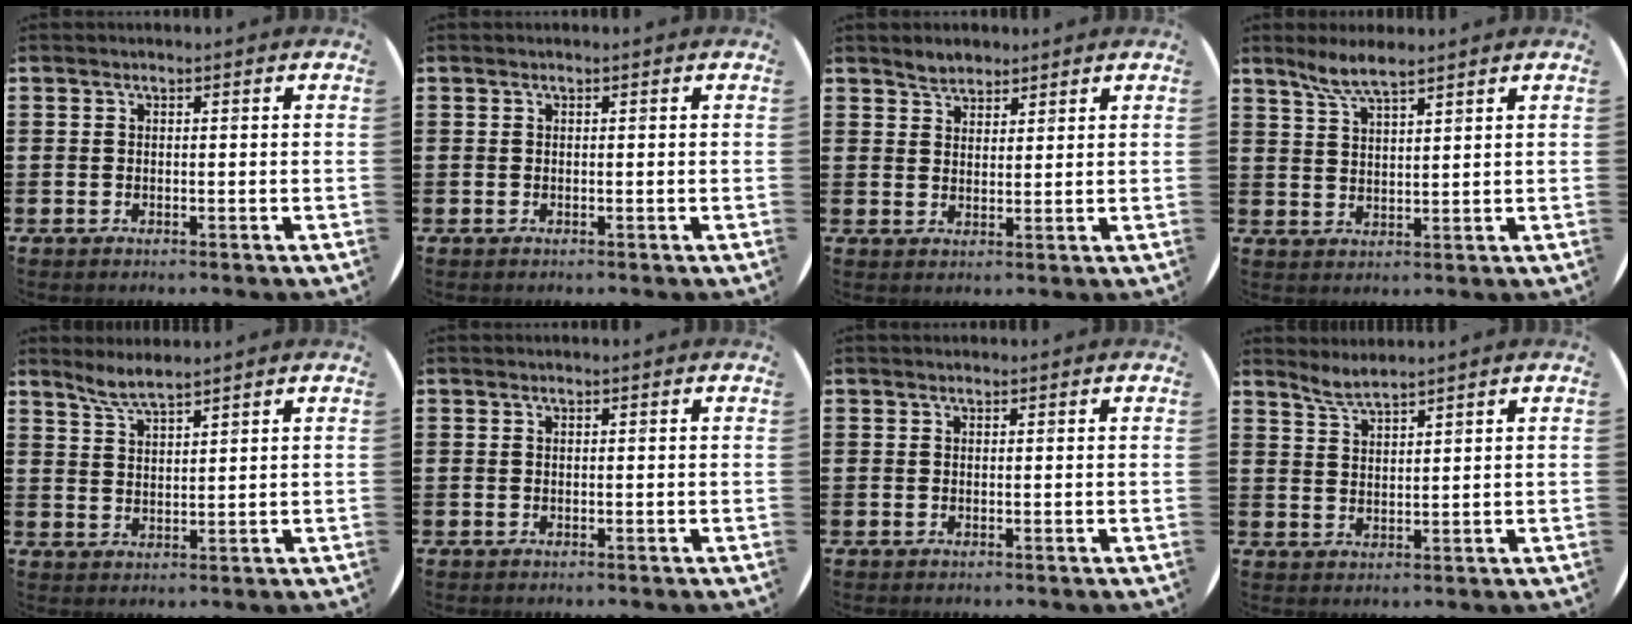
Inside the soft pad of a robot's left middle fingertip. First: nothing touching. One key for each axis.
{"total": 0.0}
{"total": 2.7, "fx": 2.5, "fy": 1.1, "fz": 0.1, "tx": -0.005, "ty": 0.004, "tz": 0.049}
{"total": 4.5, "fx": 3.9, "fy": 0.4, "fz": 2.3, "tx": -0.053, "ty": -0.003, "tz": 0.069}
{"total": 3.6, "fx": 3.4, "fy": 0.0, "fz": 1.1, "tx": -0.029, "ty": -0.006, "tz": 0.062}
{"total": 0.0}
{"total": 0.0}
{"total": 2.9, "fx": 2.9, "fy": -0.1, "fz": 0.4, "tx": -0.014, "ty": -0.005, "tz": 0.054}